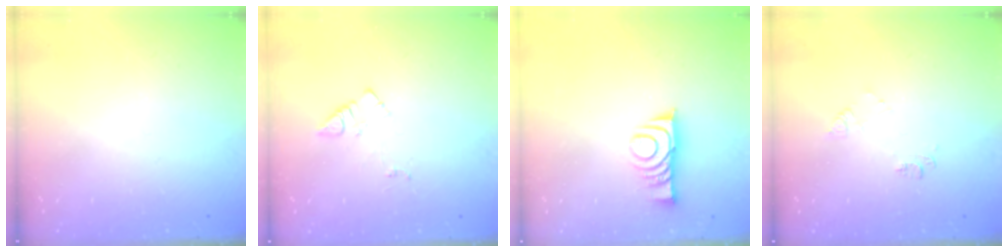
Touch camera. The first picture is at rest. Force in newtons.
{"total": 7.2, "press": 7.2, "slide": 0.6}
{"total": 9.0, "press": 9.0, "slide": 0.7}
{"total": 6.9, "press": 6.8, "slide": 0.8}